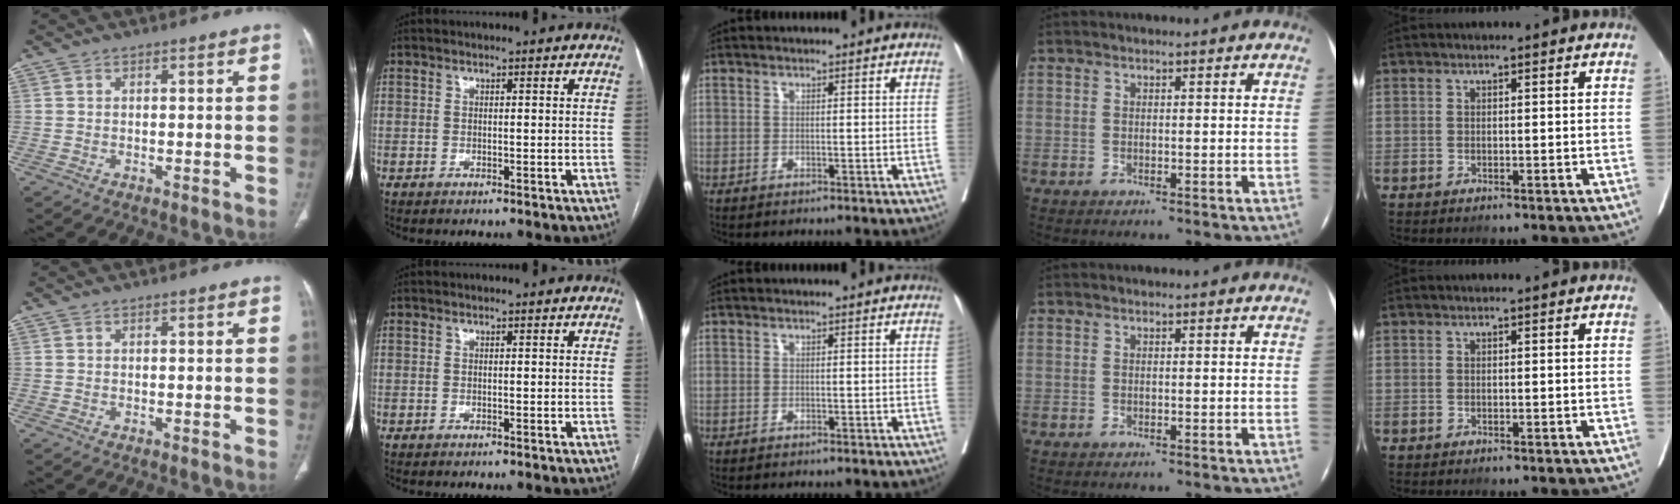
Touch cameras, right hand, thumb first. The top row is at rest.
{}